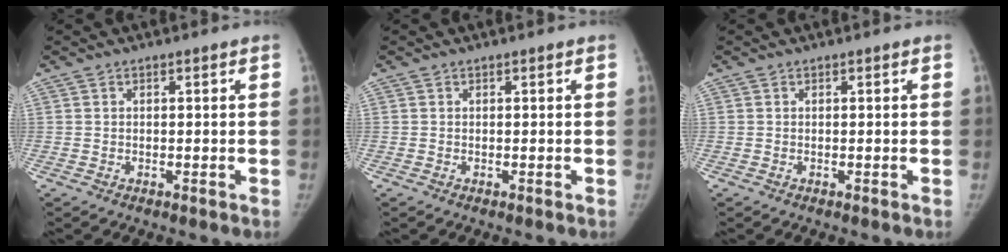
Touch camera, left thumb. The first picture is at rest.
{"total": 0.0}
{"total": 0.0}